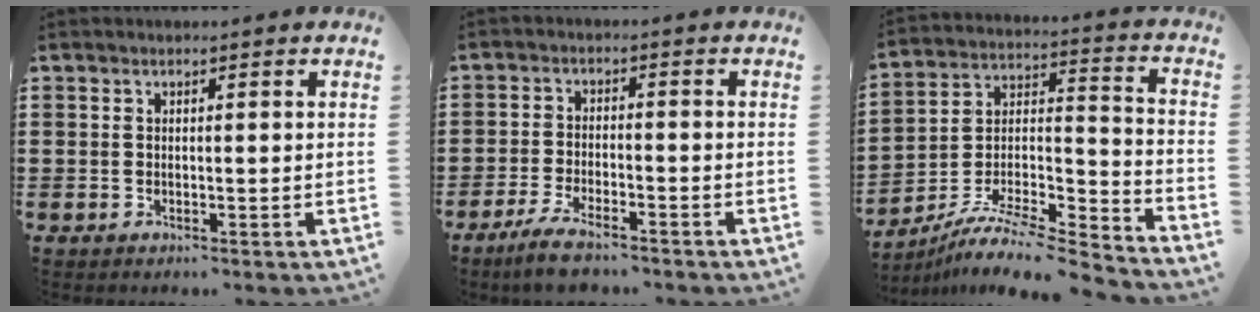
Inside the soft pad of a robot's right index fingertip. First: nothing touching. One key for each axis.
{"total": 4.2, "fx": -3.5, "fy": 0.7, "fz": 2.2, "tx": -0.058, "ty": -0.002, "tz": -0.072}
{"total": 8.0, "fx": -6.9, "fy": 1.5, "fz": 3.8, "tx": -0.070, "ty": 0.003, "tz": -0.138}